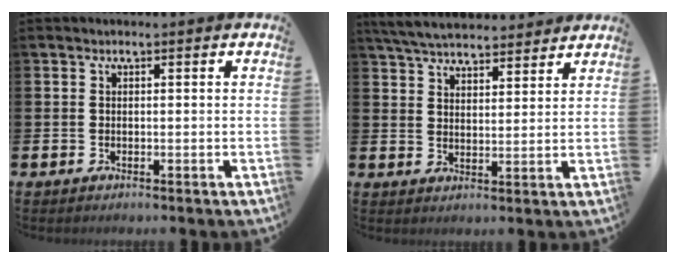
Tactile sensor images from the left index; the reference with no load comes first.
{"total": 5.8, "force": [5.7, 1.0, 1.1], "torque": [-0.044, -0.023, 0.103]}